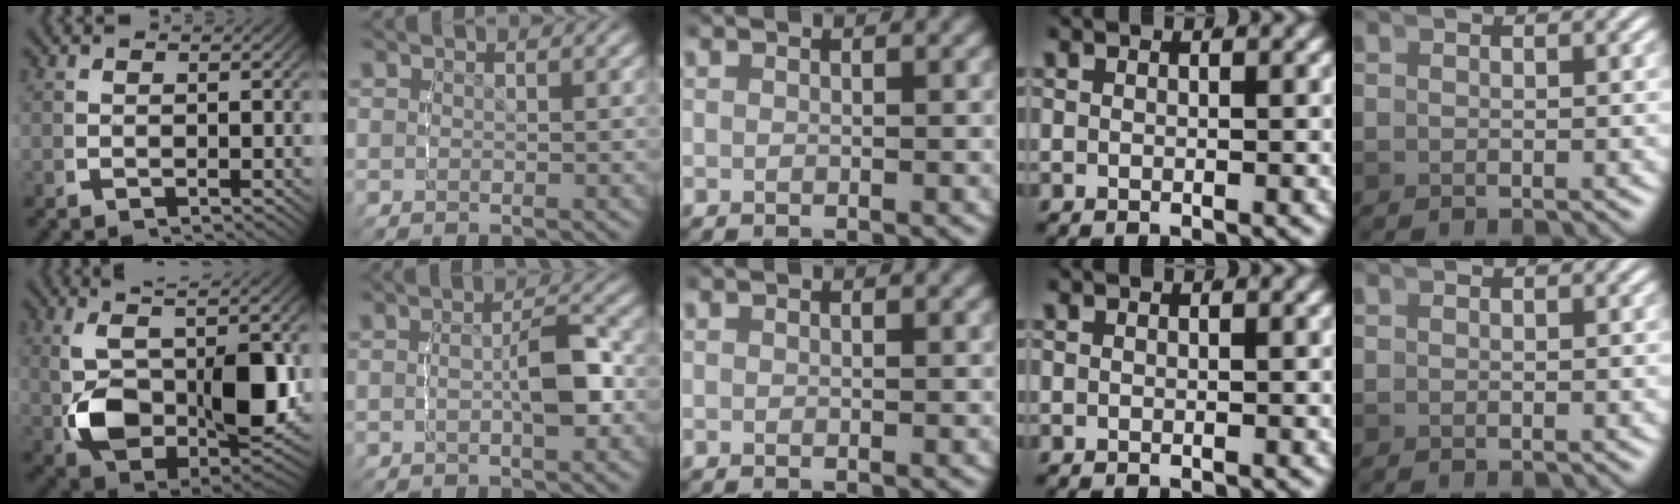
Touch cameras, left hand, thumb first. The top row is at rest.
{"thumb": {"total": 12.1, "force": [-0.4, 6.9, 9.9], "torque": [-0.193, -0.040, 0.014]}, "index": {"total": 2.9, "force": [-0.3, 0.8, 2.8], "torque": [-0.045, 0.001, -0.005]}}